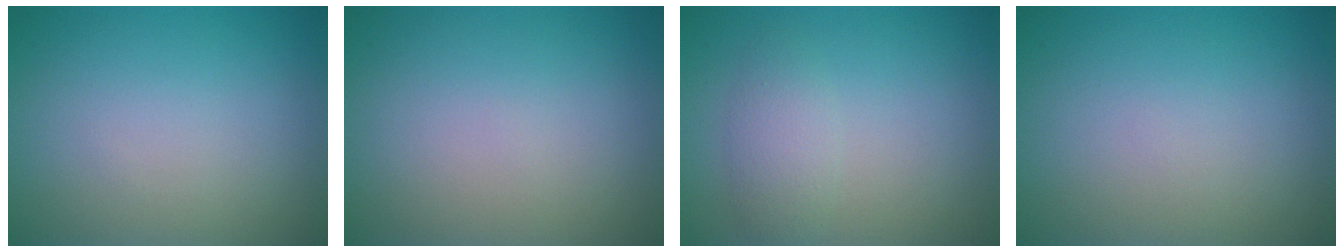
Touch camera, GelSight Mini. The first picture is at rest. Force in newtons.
{"total": 0.0}
{"total": 2.2, "press": 2.2, "slide": 0.1}
{"total": 0.0}